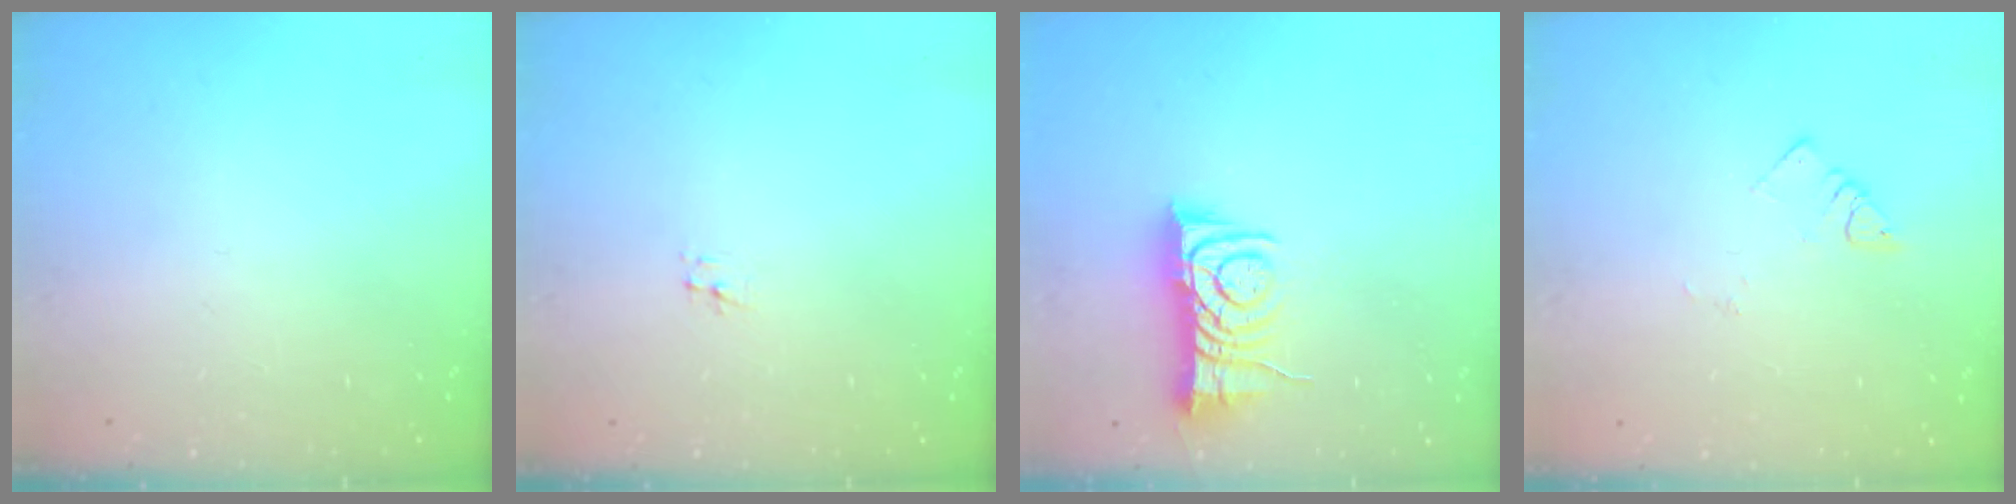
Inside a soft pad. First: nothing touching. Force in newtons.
{"total": 1.9, "press": 1.9, "slide": 0.2}
{"total": 7.6, "press": 7.6, "slide": 0.6}
{"total": 2.8, "press": 2.8, "slide": 0.3}